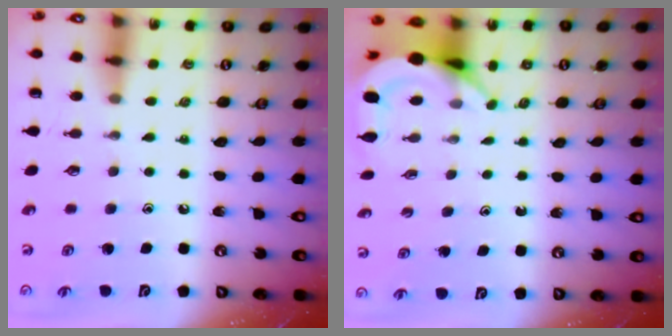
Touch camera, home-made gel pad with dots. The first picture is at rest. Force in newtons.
{"total": 6.5, "press": 6.5, "slide": 0.6}